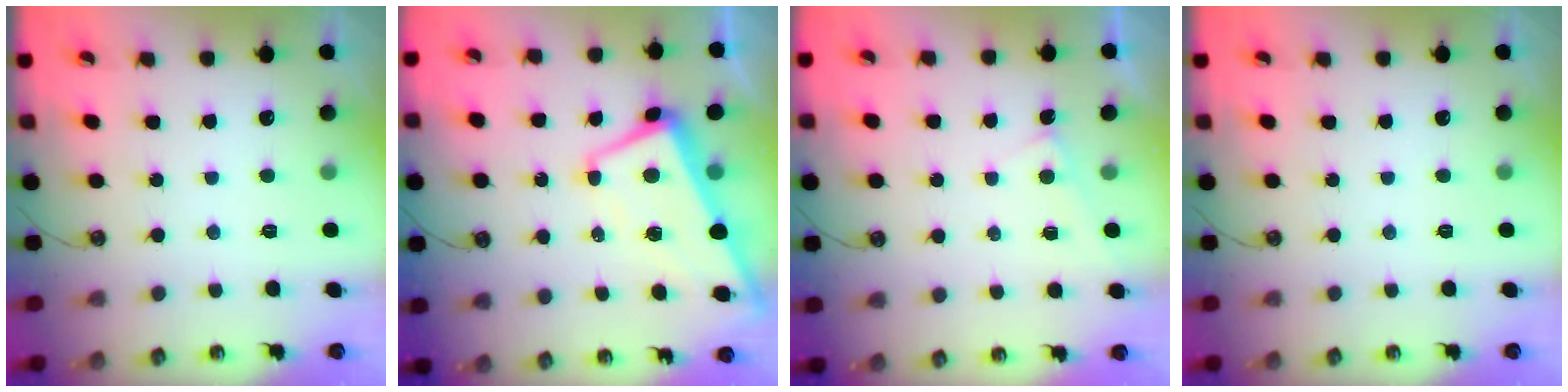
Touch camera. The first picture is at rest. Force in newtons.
{"total": 1.6, "press": 1.2, "slide": 1.1}
{"total": 2.2, "press": 2.2, "slide": 0.2}
{"total": 0.0}